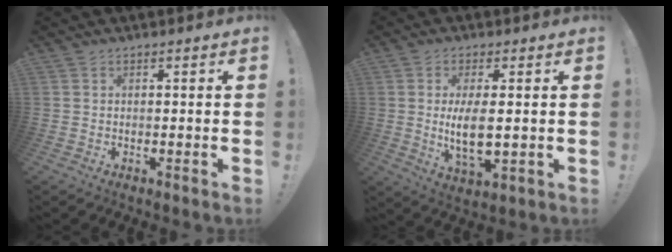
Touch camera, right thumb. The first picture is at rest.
{"total": 9.1, "force": [0.6, 3.5, 8.4], "torque": [-0.159, -0.020, 0.006]}